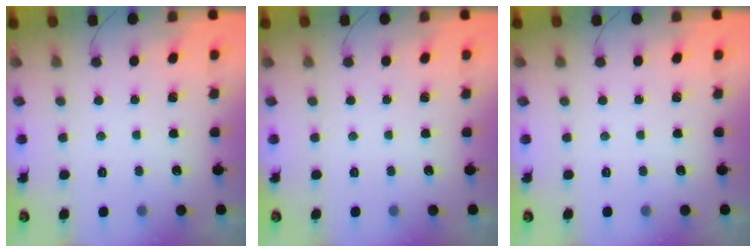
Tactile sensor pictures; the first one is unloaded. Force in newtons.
{"total": 0.0}
{"total": 0.0}